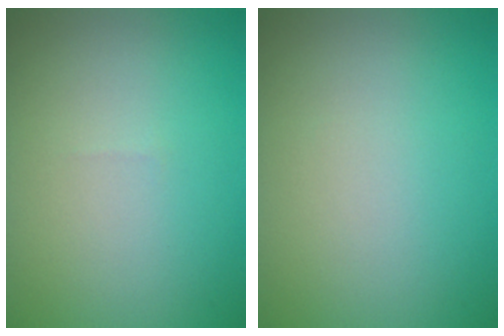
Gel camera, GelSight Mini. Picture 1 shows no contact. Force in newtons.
{"total": 0.0}